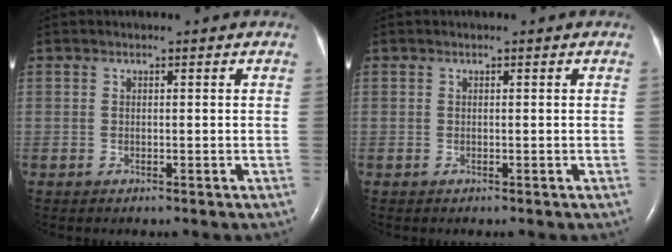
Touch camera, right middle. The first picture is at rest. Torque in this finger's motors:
{"motor_torque": [0.00, 0.00, 0.00, 0.00]}